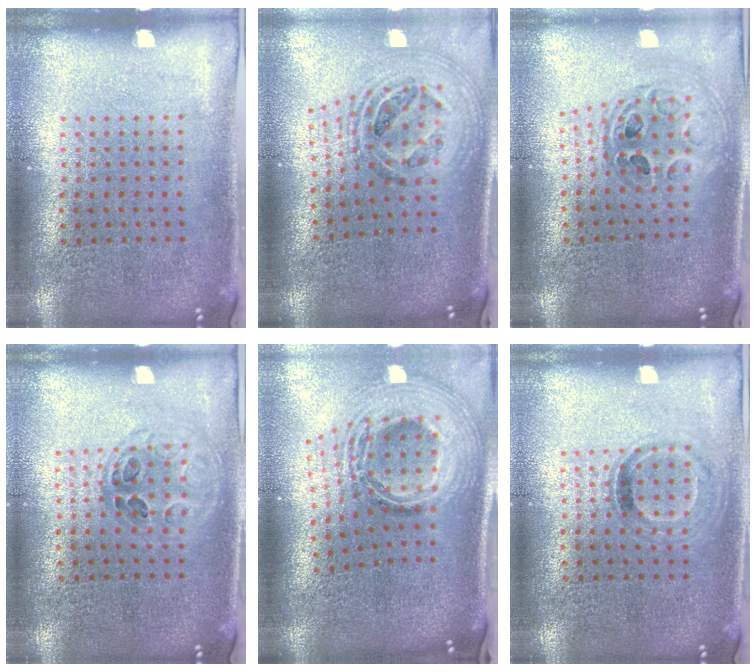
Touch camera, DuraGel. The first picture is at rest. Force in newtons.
{"total": 1.9, "press": 1.6, "slide": 1.1}
{"total": 1.0, "press": 1.0, "slide": 0.2}
{"total": 1.0, "press": 0.9, "slide": 0.3}
{"total": 2.9, "press": 2.0, "slide": 2.0}
{"total": 1.0, "press": 0.8, "slide": 0.6}